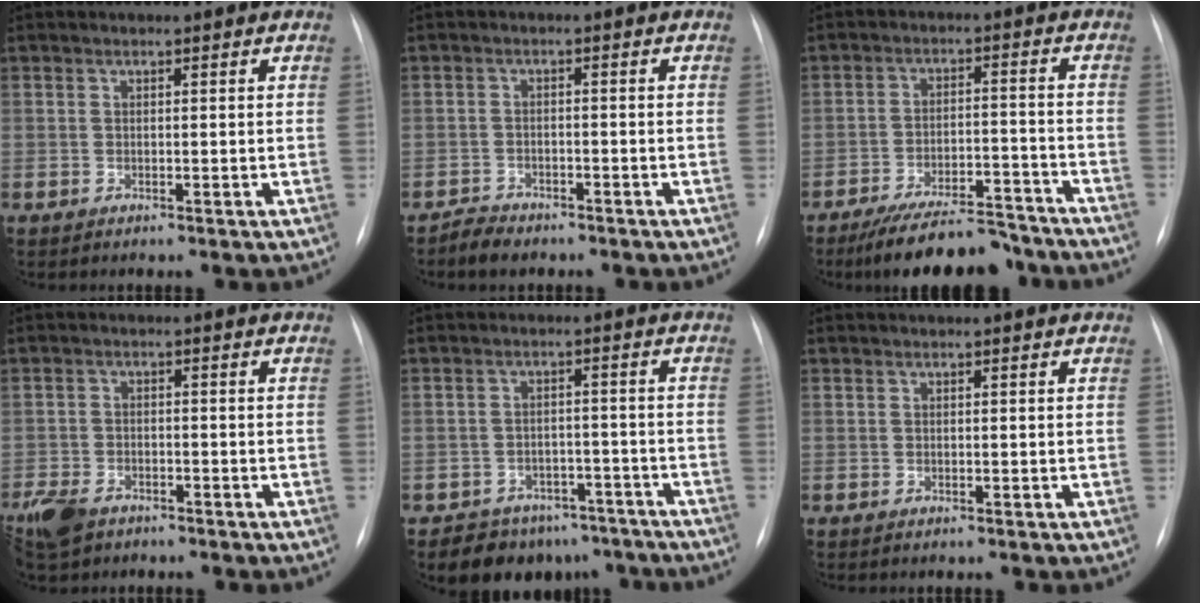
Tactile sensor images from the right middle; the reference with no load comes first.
{"total": 2.6, "force": [-2.3, 1.1, 0.4], "torque": [-0.015, 0.000, -0.038]}
{"total": 13.0, "force": [-11.5, 3.0, 5.2], "torque": [-0.073, 0.012, -0.175]}
{"total": 6.2, "force": [-4.5, 3.4, 2.7], "torque": [-0.055, -0.006, -0.079]}
{"total": 9.6, "force": [-7.6, 5.8, 1.2], "torque": [0.004, 0.025, -0.095]}
{"total": 0.0}